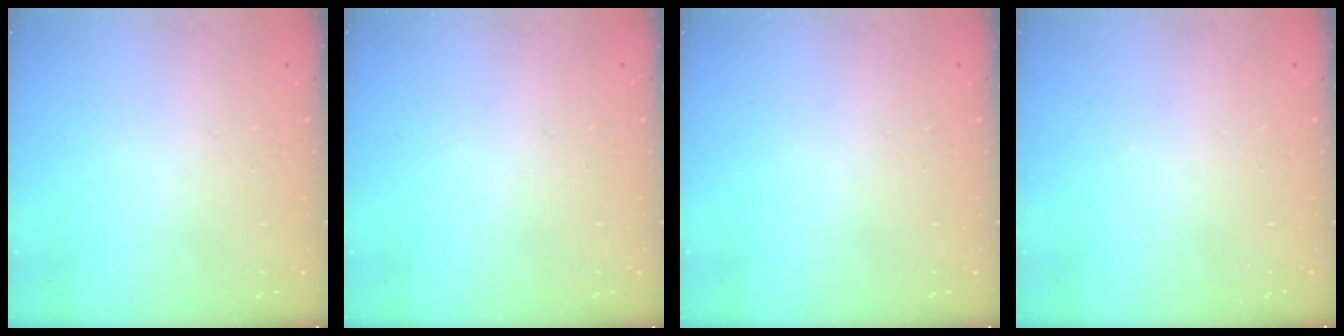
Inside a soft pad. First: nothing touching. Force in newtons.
{"total": 0.0}
{"total": 0.0}
{"total": 0.0}